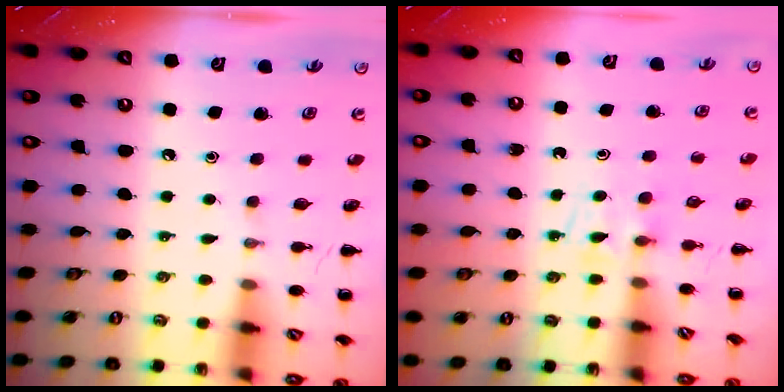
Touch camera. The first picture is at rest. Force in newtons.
{"total": 3.0, "press": 2.8, "slide": 1.1}